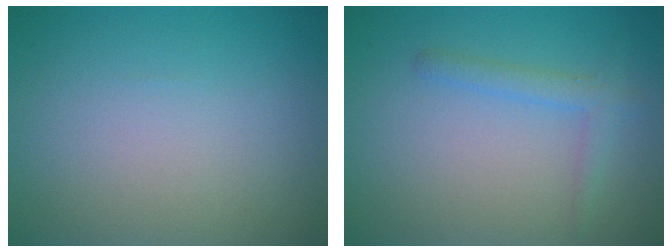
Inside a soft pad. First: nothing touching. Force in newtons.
{"total": 1.9, "press": 1.9, "slide": 0.1}